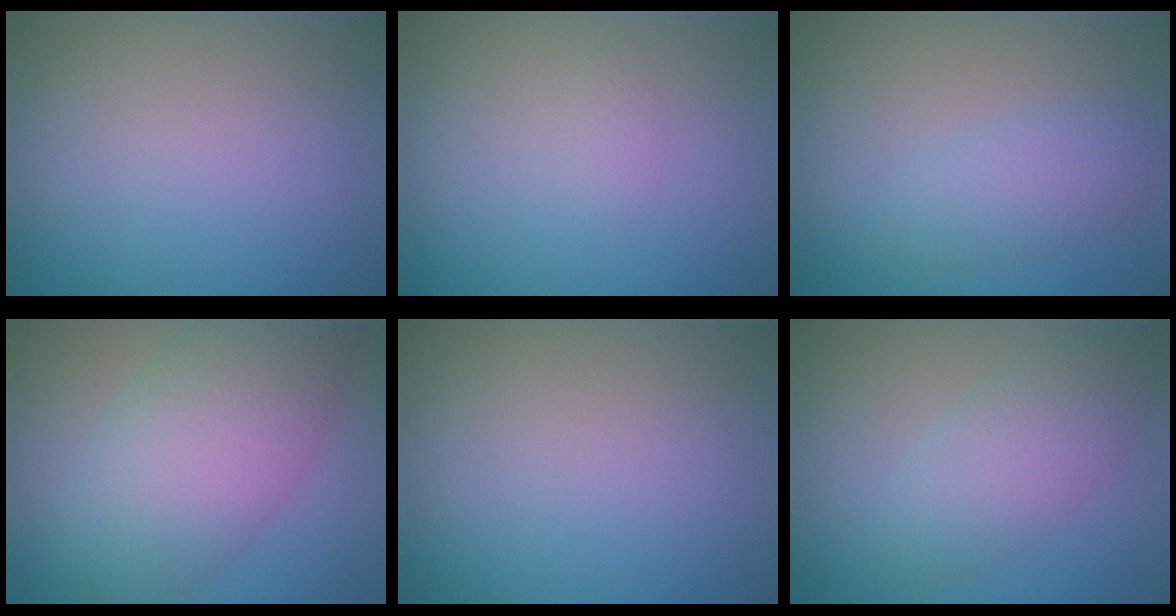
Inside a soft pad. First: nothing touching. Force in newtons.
{"total": 0.7, "press": 0.7, "slide": 0.0}
{"total": 2.7, "press": 2.7, "slide": 0.1}
{"total": 8.2, "press": 8.2, "slide": 0.3}
{"total": 0.0}
{"total": 3.8, "press": 3.7, "slide": 0.3}